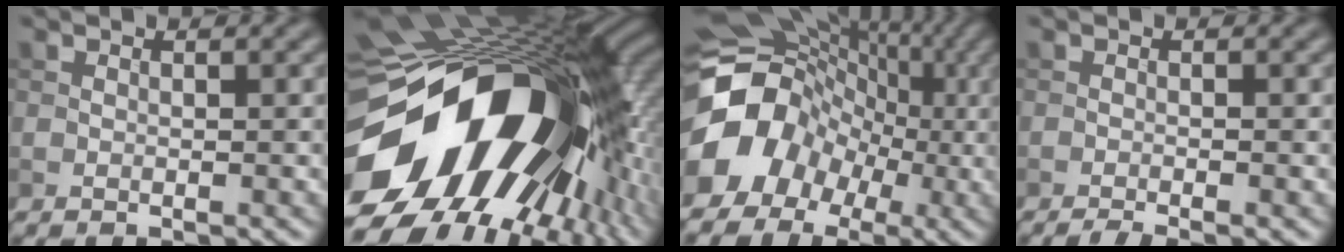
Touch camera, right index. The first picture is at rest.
{"total": 21.0, "force": [-4.1, 13.1, 15.9], "torque": [-0.284, -0.047, -0.058]}
{"total": 12.3, "force": [-2.1, 10.6, 5.9], "torque": [-0.111, -0.010, -0.050]}
{"total": 2.1, "force": [-1.5, 0.3, 1.5], "torque": [-0.020, 0.000, -0.031]}